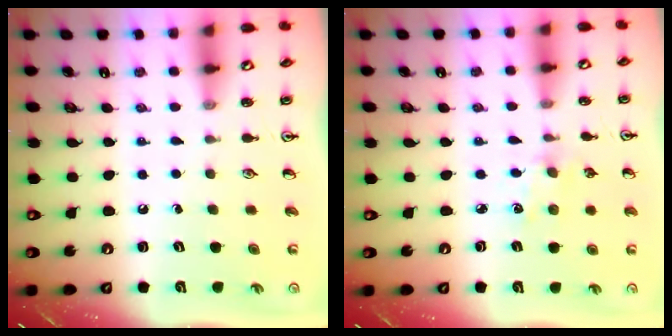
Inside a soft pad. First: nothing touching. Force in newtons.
{"total": 2.9, "press": 2.8, "slide": 0.5}